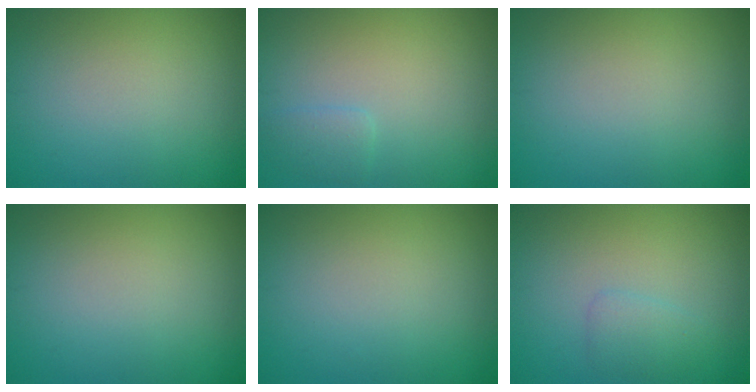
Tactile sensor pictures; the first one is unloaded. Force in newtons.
{"total": 1.4, "press": 1.4, "slide": 0.1}
{"total": 0.0}
{"total": 0.0}
{"total": 0.0}
{"total": 1.5, "press": 1.5, "slide": 0.1}